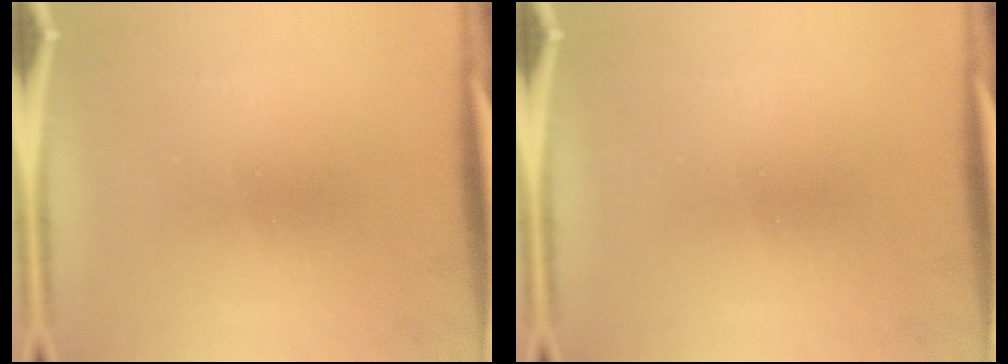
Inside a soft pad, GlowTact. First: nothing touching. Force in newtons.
{"total": 0.0}